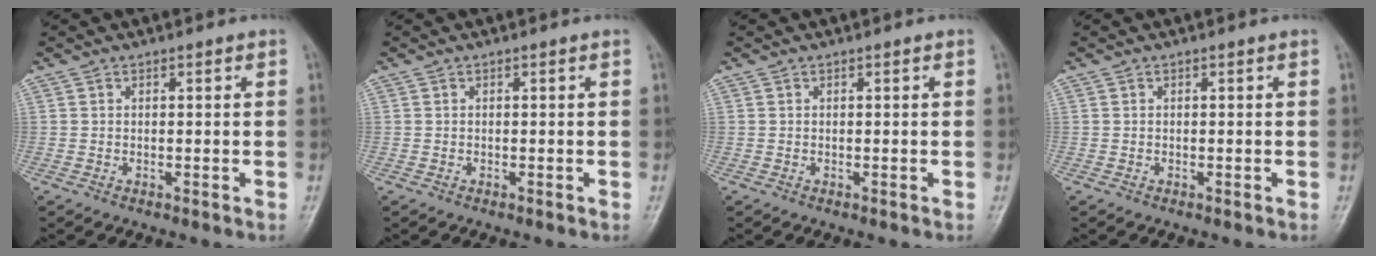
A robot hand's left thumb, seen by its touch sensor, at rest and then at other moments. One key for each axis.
{"total": 0.0}
{"total": 0.0}
{"total": 0.0}